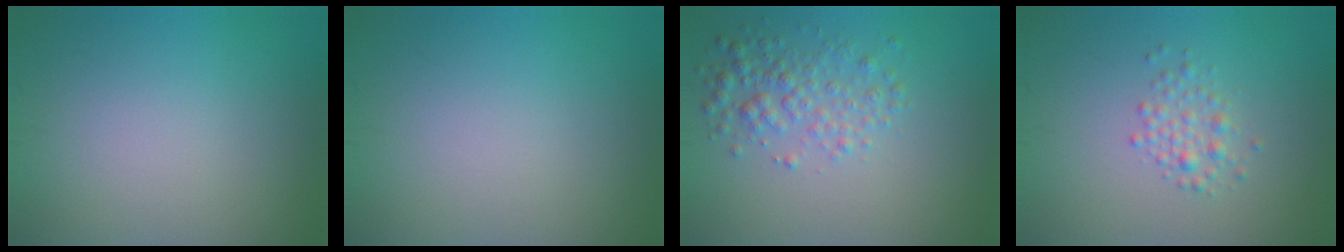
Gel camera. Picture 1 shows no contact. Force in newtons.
{"total": 0.0}
{"total": 2.8, "press": 2.8, "slide": 0.1}
{"total": 1.7, "press": 1.7, "slide": 0.0}